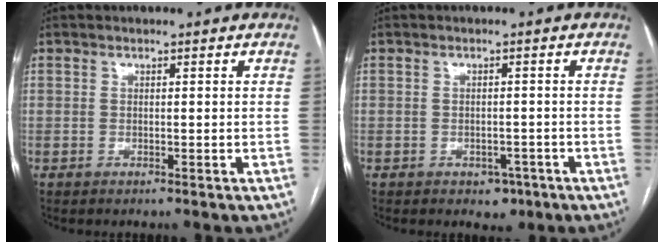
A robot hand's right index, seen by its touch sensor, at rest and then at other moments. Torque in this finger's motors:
{"motor_torque": [0.51, -0.36, 0.08, 0.00]}